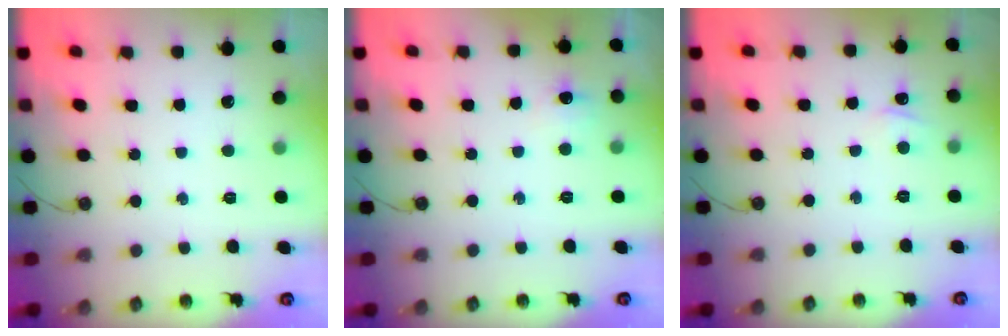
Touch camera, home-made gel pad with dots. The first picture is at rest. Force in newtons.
{"total": 6.7, "press": 6.7, "slide": 0.7}
{"total": 2.4, "press": 2.4, "slide": 0.3}